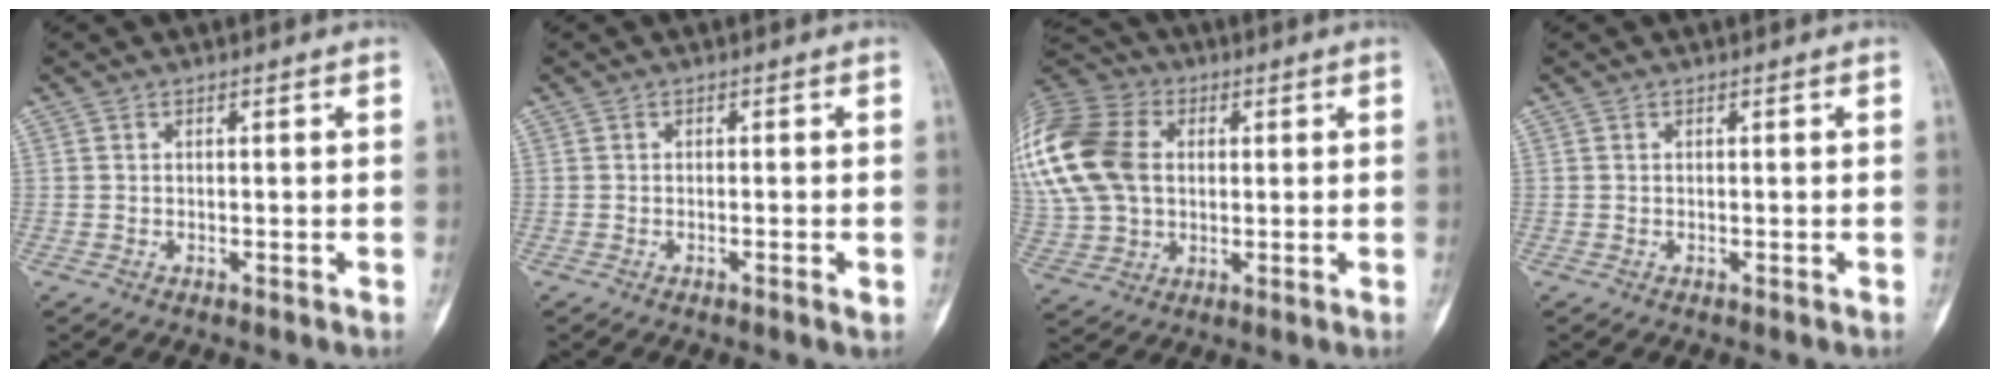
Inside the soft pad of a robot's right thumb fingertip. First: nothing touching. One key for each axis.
{"total": 1.1, "fx": -0.4, "fy": 0.1, "fz": 1.0, "tx": -0.021, "ty": -0.003, "tz": -0.008}
{"total": 25.0, "fx": 4.9, "fy": 18.3, "fz": 16.3, "tx": -0.395, "ty": 0.043, "tz": 0.099}
{"total": 0.0}